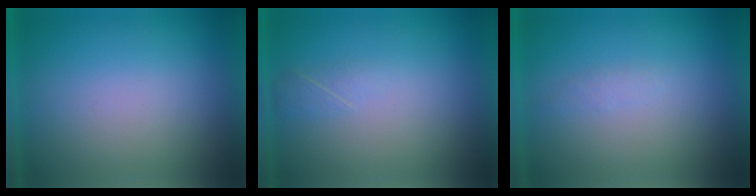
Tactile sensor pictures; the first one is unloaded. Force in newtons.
{"total": 1.6}
{"total": 1.2}